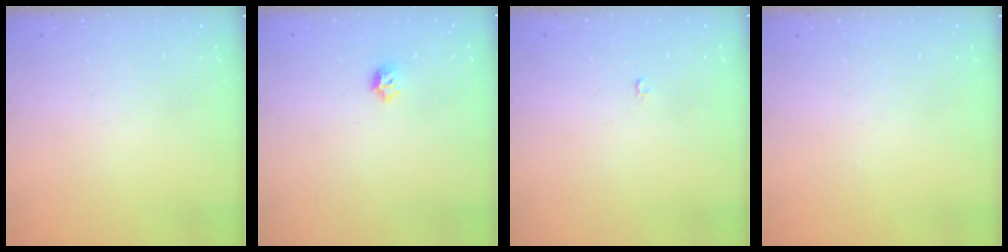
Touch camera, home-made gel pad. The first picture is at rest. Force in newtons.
{"total": 3.8, "press": 3.8, "slide": 0.8}
{"total": 2.1, "press": 2.1, "slide": 0.2}
{"total": 0.0}